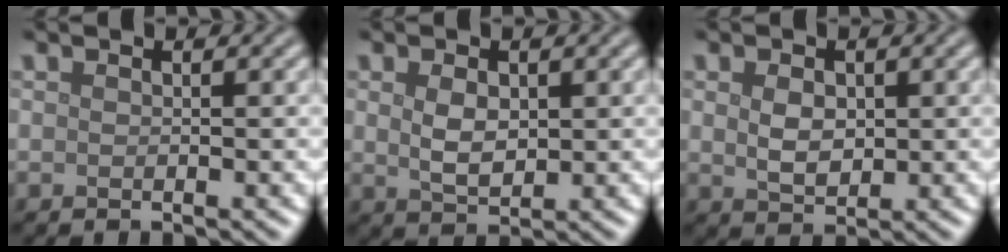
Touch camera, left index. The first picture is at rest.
{"total": 2.7, "force": [0.5, 1.7, 2.0], "torque": [-0.045, -0.003, 0.014]}
{"total": 2.5, "force": [0.4, 1.7, 1.7], "torque": [-0.036, -0.002, 0.011]}